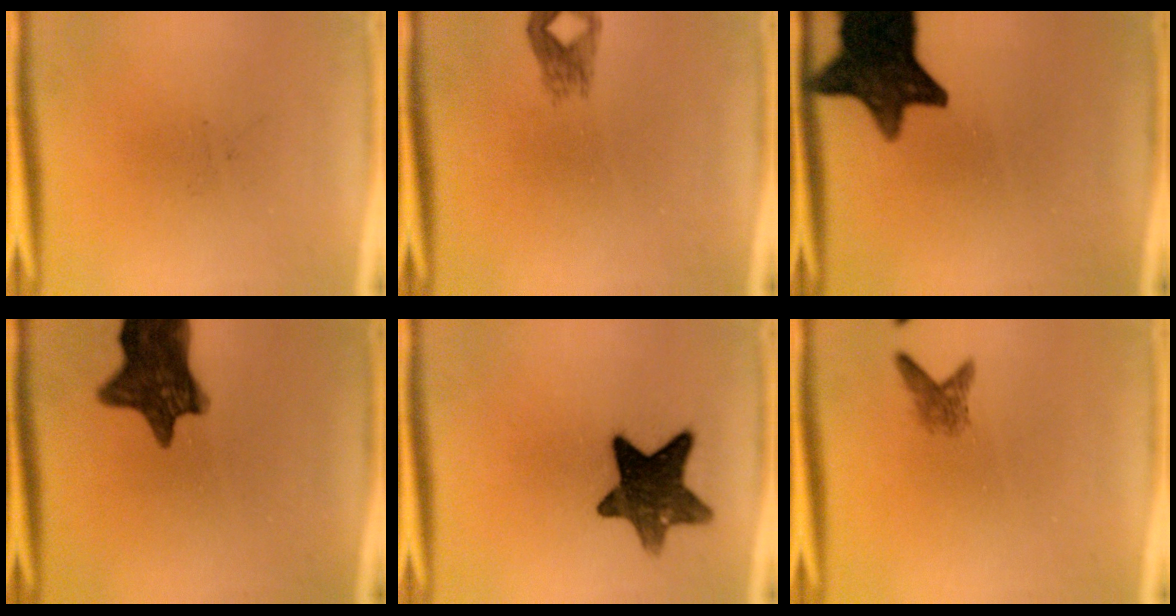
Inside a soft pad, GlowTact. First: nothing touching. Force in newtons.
{"total": 1.9}
{"total": 15.1}
{"total": 12.3}
{"total": 12.3}
{"total": 2.1}